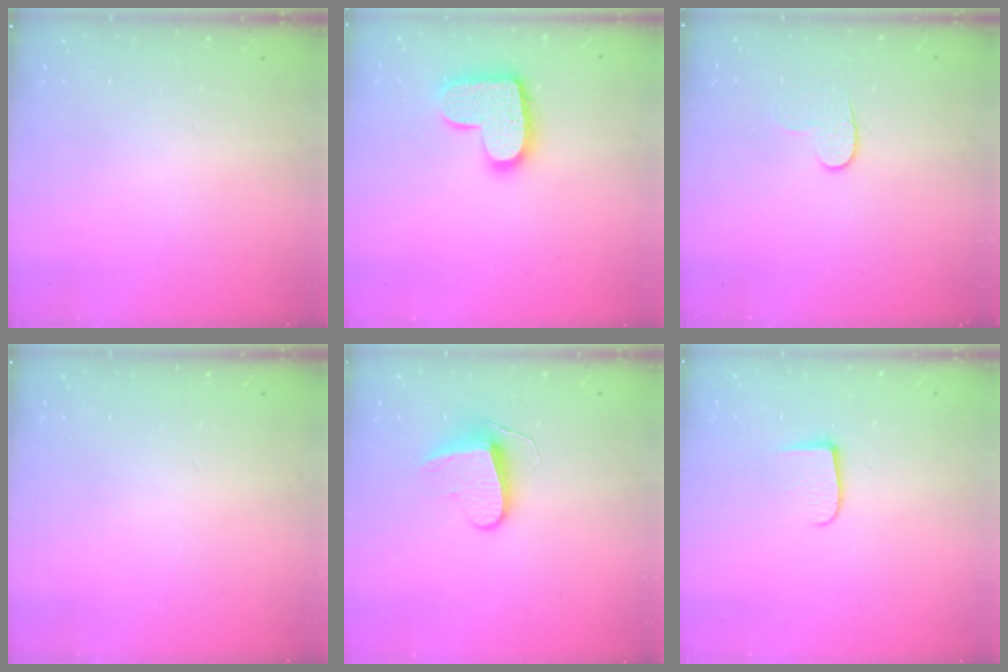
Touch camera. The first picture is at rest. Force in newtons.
{"total": 14.9, "press": 14.9, "slide": 1.0}
{"total": 6.2, "press": 6.1, "slide": 0.6}
{"total": 0.0}
{"total": 8.9, "press": 8.9, "slide": 0.7}
{"total": 7.4, "press": 7.4, "slide": 0.6}